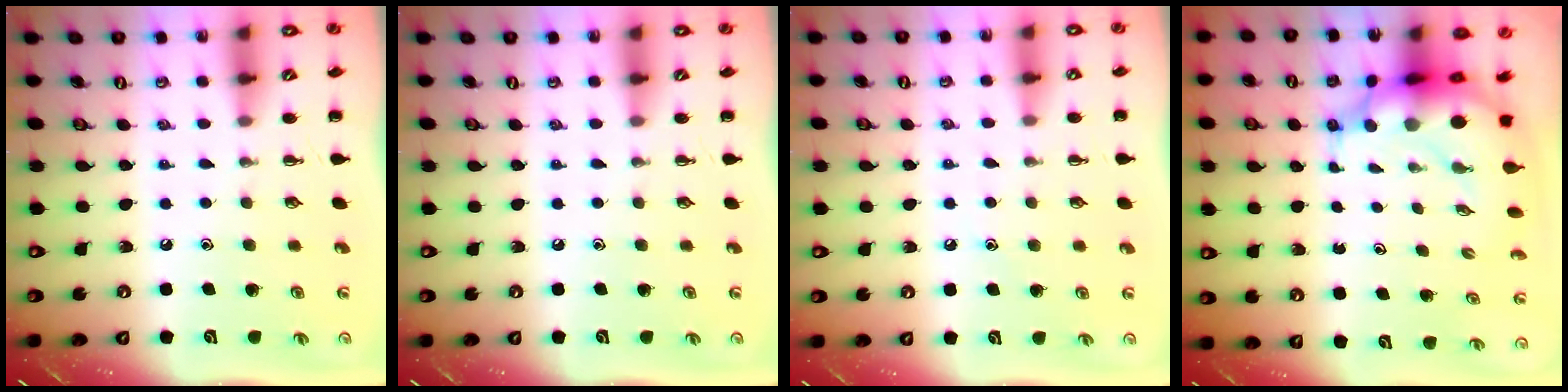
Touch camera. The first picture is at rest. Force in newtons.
{"total": 0.0}
{"total": 5.3, "press": 5.1, "slide": 1.4}
{"total": 9.7, "press": 9.4, "slide": 2.3}